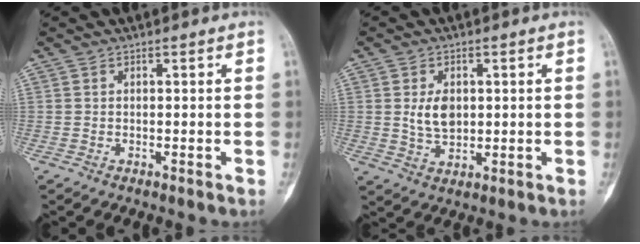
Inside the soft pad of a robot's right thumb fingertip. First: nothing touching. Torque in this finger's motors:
{"motor_torque": [0.37, 0.25, 0.29, -0.14, 0.03]}